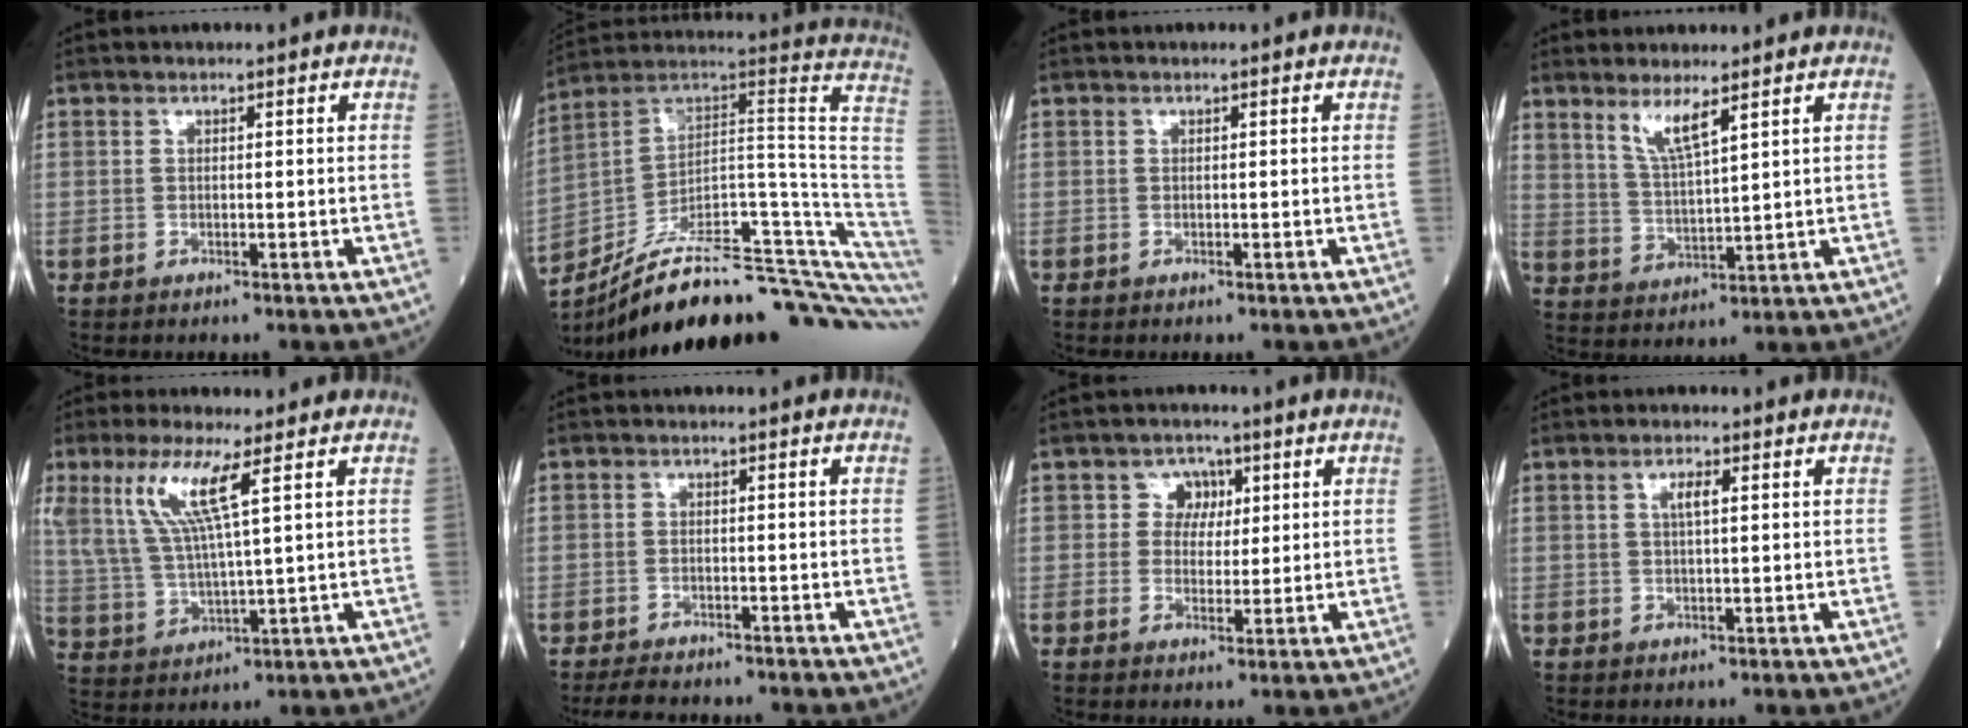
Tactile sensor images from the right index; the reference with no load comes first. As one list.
[{"total": 29.3, "force": [-22.6, 2.4, 18.5], "torque": [-0.160, 0.035, -0.332]}, {"total": 0.0}, {"total": 5.3, "force": [3.6, 0.4, 3.9], "torque": [-0.079, -0.012, 0.075]}, {"total": 9.8, "force": [4.7, 0.5, 8.5], "torque": [-0.193, 0.003, 0.096]}, {"total": 4.2, "force": [-3.8, 1.4, 1.3], "torque": [-0.024, -0.007, -0.060]}, {"total": 3.7, "force": [1.2, 3.3, 1.2], "torque": [-0.009, 0.008, 0.014]}, {"total": 2.3, "force": [0.7, 0.4, 2.1], "torque": [-0.041, 0.001, 0.013]}]